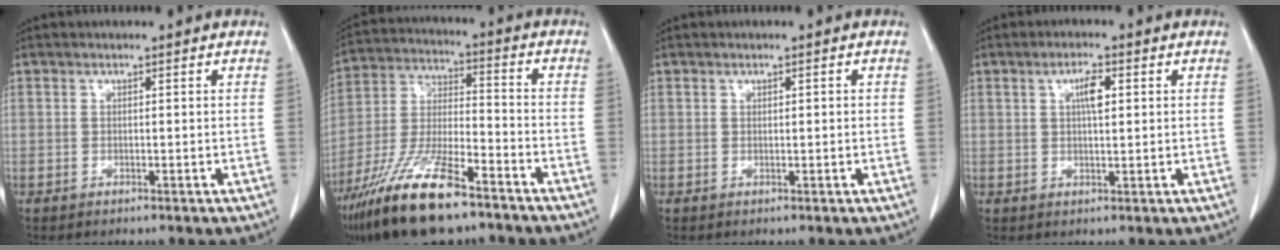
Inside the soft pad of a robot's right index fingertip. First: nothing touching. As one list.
[{"total": 16.9, "force": [-11.5, 3.8, 11.8], "torque": [-0.257, -0.026, -0.213]}, {"total": 0.6, "force": [0.2, 0.1, 0.6], "torque": [-0.010, 0.001, 0.004]}, {"total": 3.2, "force": [0.9, 0.5, 3.0], "torque": [-0.057, 0.002, 0.016]}]